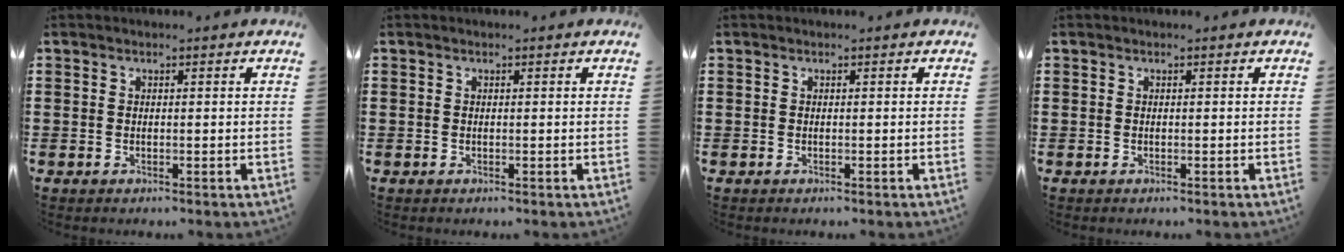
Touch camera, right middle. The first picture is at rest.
{"total": 0.0}
{"total": 0.0}
{"total": 0.0}